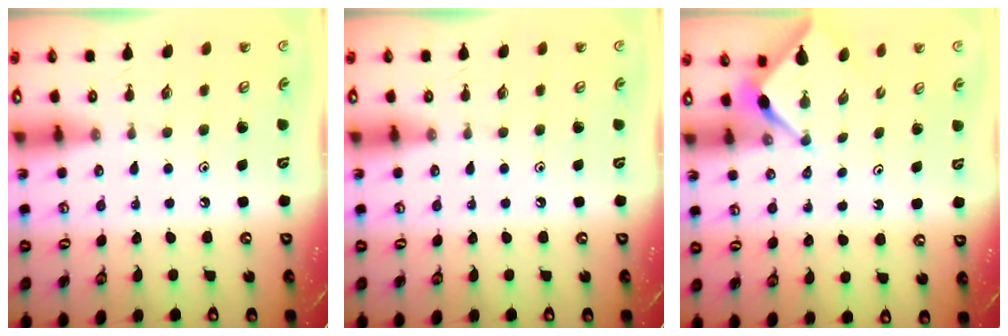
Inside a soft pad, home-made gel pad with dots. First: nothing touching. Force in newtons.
{"total": 0.0}
{"total": 3.0, "press": 2.9, "slide": 0.3}